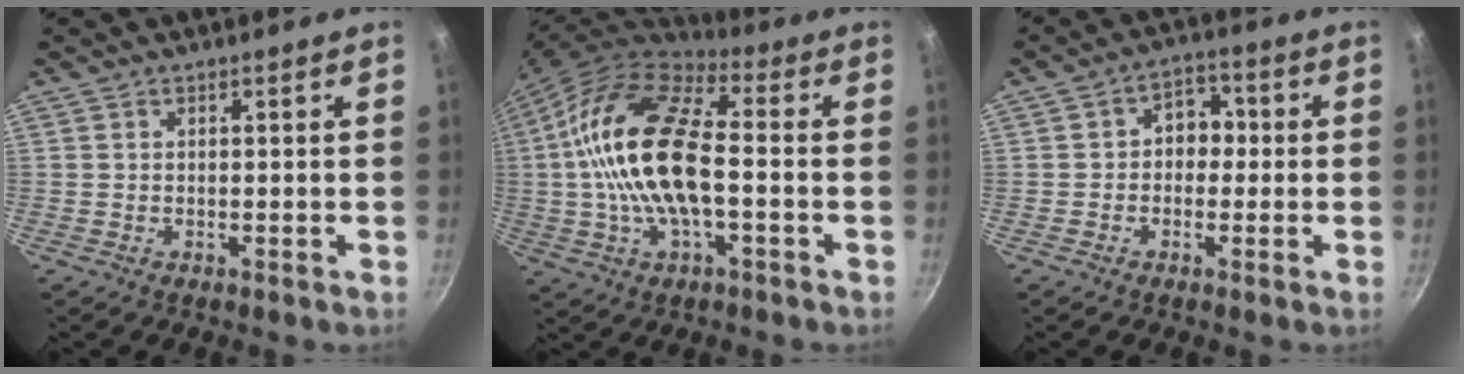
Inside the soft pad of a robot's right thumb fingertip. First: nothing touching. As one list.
[{"total": 20.2, "force": [-0.5, 9.2, 18.0], "torque": [-0.332, 0.034, -0.023]}, {"total": 5.8, "force": [-0.1, 4.6, 3.5], "torque": [-0.005, 0.015, -0.012]}]